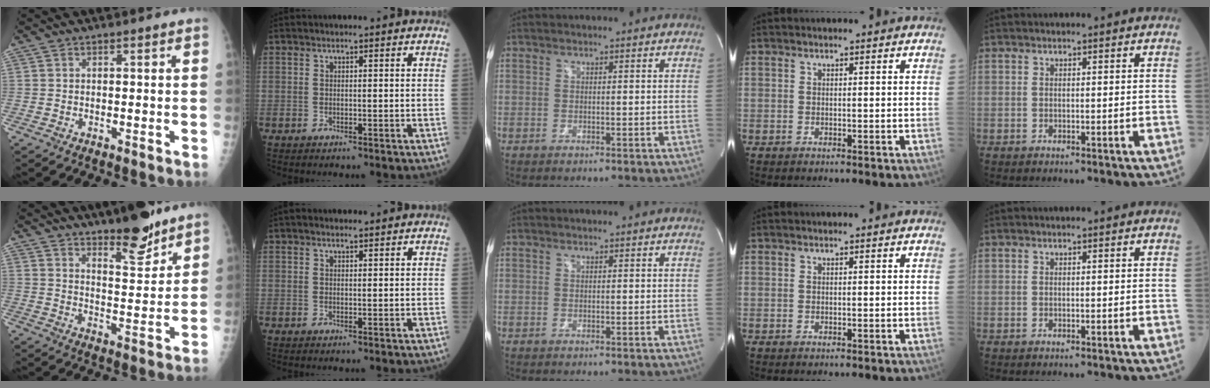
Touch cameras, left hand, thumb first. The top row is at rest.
{"thumb": {"total": 10.8, "force": [8.1, 3.1, 6.4], "torque": [-0.073, -0.063, 0.131]}, "index": {"total": 1.7, "force": [1.4, 0.3, 0.8], "torque": [-0.017, 0.012, 0.022]}}